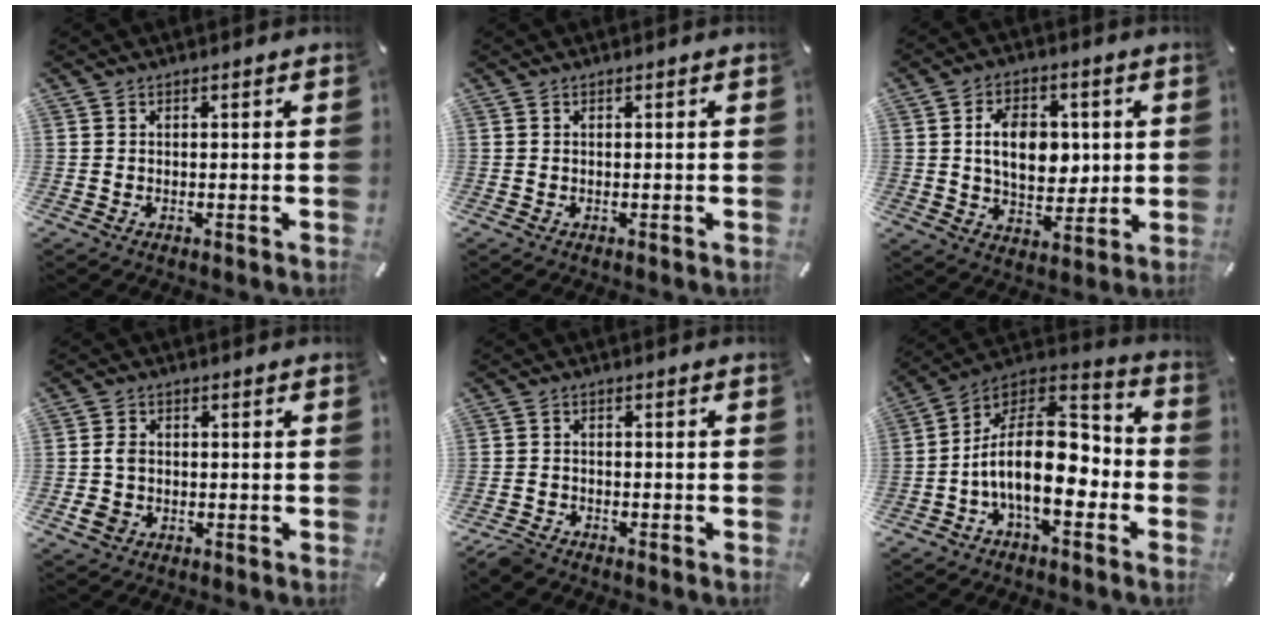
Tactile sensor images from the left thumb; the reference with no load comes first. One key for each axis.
{"total": 0.0}
{"total": 11.5, "fx": 1.7, "fy": 8.0, "fz": 8.1, "tx": -0.135, "ty": 0.004, "tz": 0.027}
{"total": 3.7, "fx": -0.7, "fy": 3.0, "fz": 2.1, "tx": -0.052, "ty": 0.002, "tz": -0.015}
{"total": 2.9, "fx": -2.5, "fy": 1.1, "fz": 0.7, "tx": -0.025, "ty": 0.011, "tz": -0.054}
{"total": 18.6, "fx": -4.1, "fy": 10.5, "fz": 14.8, "tx": -0.267, "ty": 0.010, "tz": -0.069}